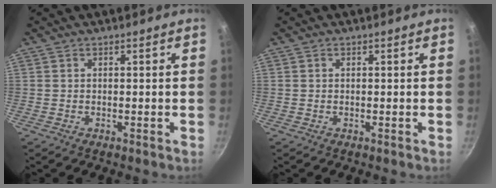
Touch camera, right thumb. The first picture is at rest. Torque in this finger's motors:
{"motor_torque": [-0.03, -0.30, -0.35, 0.17, 0.01]}